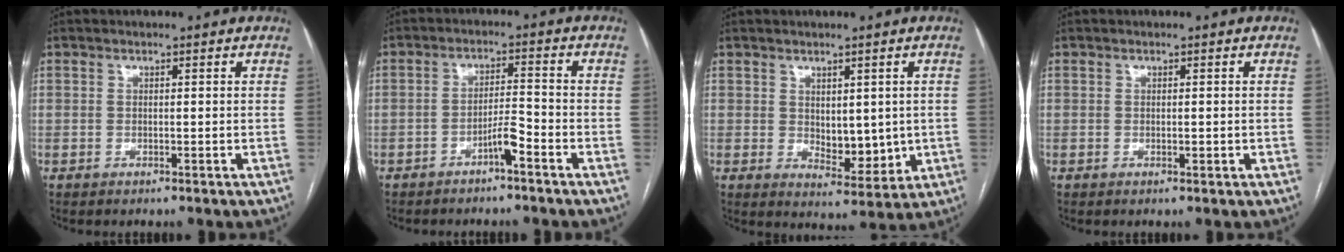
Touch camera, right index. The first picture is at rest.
{"total": 3.9, "force": [-2.5, 0.2, 2.9], "torque": [-0.050, 0.005, -0.045]}
{"total": 6.3, "force": [0.2, 3.3, 5.4], "torque": [-0.073, -0.008, 0.018]}
{"total": 0.8, "force": [-0.1, 0.2, 0.8], "torque": [-0.014, -0.002, 0.000]}